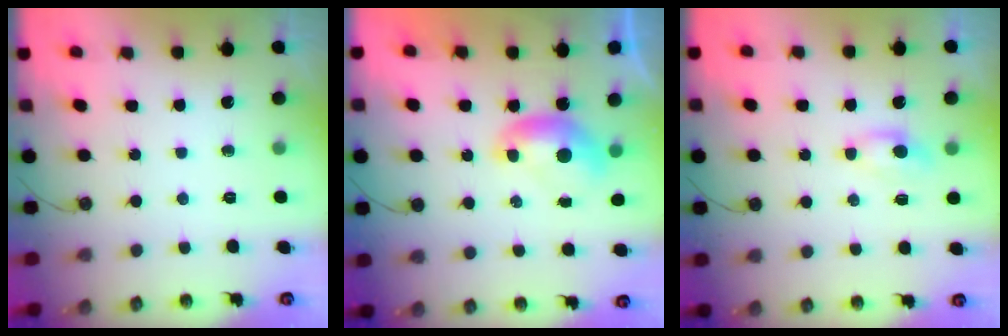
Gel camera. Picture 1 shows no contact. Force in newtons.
{"total": 0.0}
{"total": 0.5, "press": 0.3, "slide": 0.5}